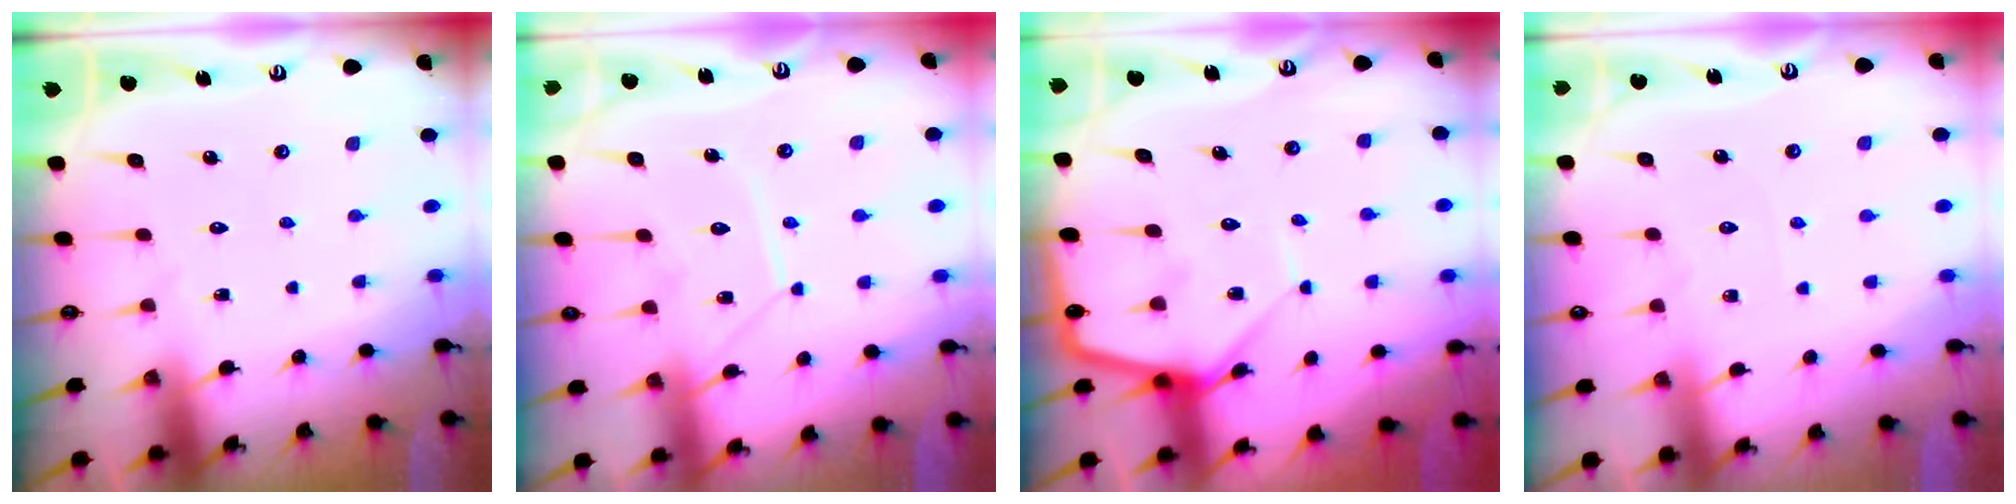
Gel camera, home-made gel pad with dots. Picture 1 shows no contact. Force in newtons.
{"total": 10.1, "press": 10.1, "slide": 0.8}
{"total": 9.2, "press": 9.2, "slide": 0.7}
{"total": 1.7, "press": 1.6, "slide": 0.3}